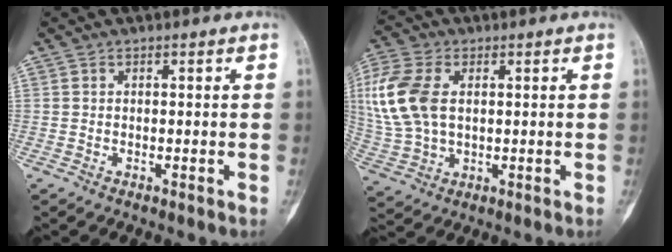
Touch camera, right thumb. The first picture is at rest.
{"total": 14.4, "force": [2.6, 9.1, 10.9], "torque": [-0.251, 0.006, 0.054]}